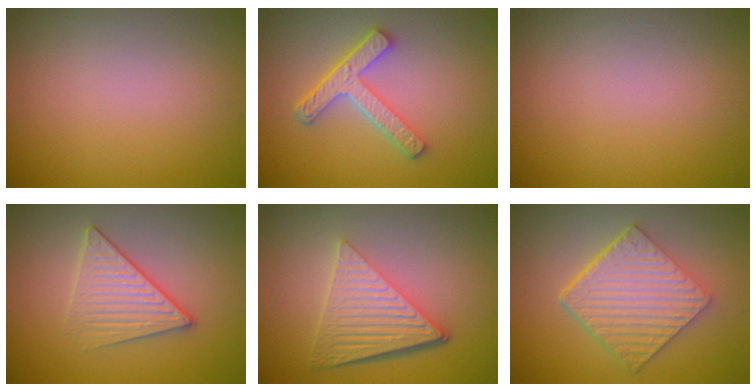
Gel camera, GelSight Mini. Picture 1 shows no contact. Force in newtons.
{"total": 4.5, "press": 3.3, "slide": 3.1}
{"total": 0.0}
{"total": 3.4, "press": 3.0, "slide": 1.4}
{"total": 6.5, "press": 4.4, "slide": 4.8}
{"total": 6.4, "press": 4.5, "slide": 4.6}